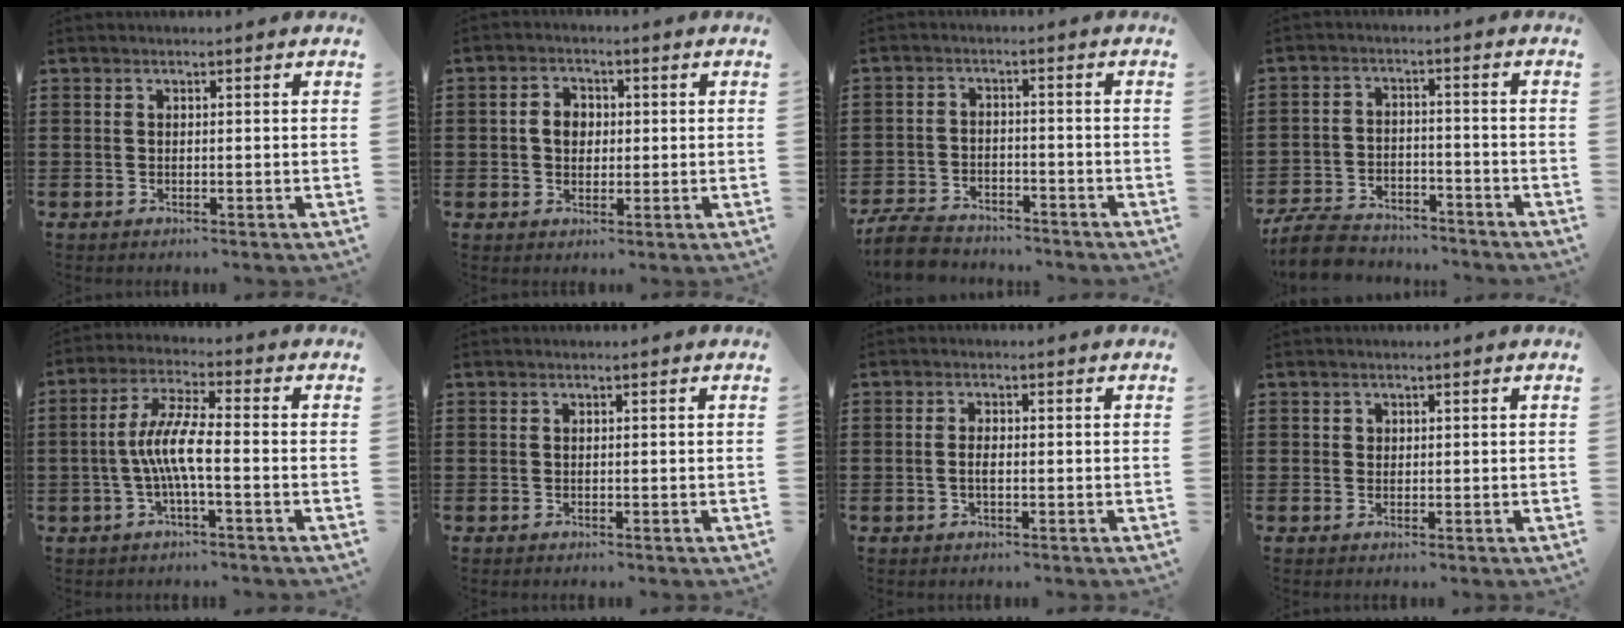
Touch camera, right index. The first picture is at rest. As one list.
[{"total": 3.3, "force": [0.1, 2.5, 2.1], "torque": [-0.049, 0.009, -0.001]}, {"total": 5.7, "force": [-5.4, 1.2, 1.5], "torque": [-0.048, 0.002, -0.109]}, {"total": 7.0, "force": [-6.5, 1.5, 1.9], "torque": [-0.049, 0.011, -0.128]}, {"total": 7.3, "force": [-1.4, 1.1, 7.1], "torque": [-0.153, -0.011, -0.034]}, {"total": 0.0}, {"total": 1.8, "force": [-0.3, 0.7, 1.6], "torque": [-0.038, -0.002, -0.009]}, {"total": 0.9, "force": [0.4, 0.8, 0.2], "torque": [-0.008, 0.000, 0.010]}]